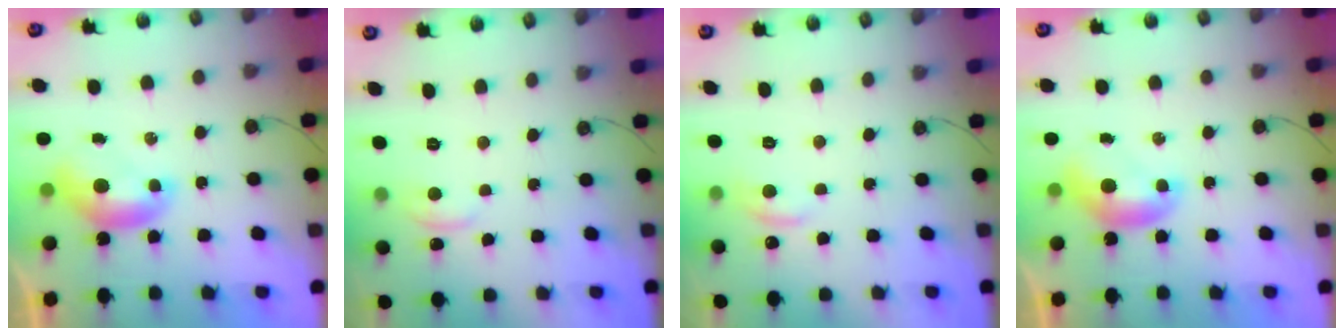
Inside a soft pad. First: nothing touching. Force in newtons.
{"total": 2.0, "press": 1.9, "slide": 0.4}
{"total": 2.6, "press": 2.5, "slide": 0.8}
{"total": 0.0}